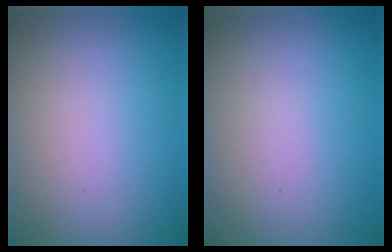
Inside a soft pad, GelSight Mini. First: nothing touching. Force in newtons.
{"total": 0.0}